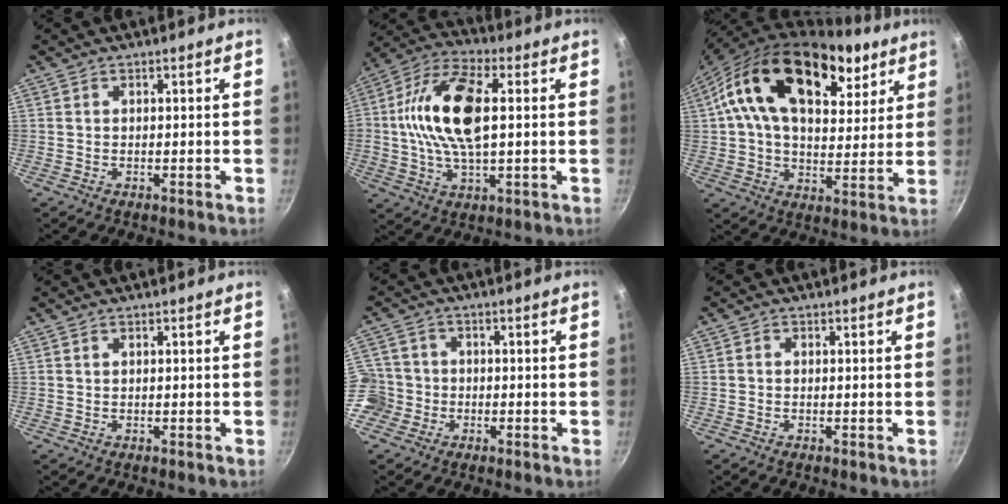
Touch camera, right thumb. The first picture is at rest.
{"total": 16.2, "force": [1.9, 7.7, 14.1], "torque": [-0.270, 0.022, 0.022]}
{"total": 25.1, "force": [10.6, 14.9, 17.2], "torque": [-0.268, -0.006, 0.158]}
{"total": 0.0}
{"total": 7.3, "force": [-2.5, 6.7, 1.6], "torque": [-0.013, 0.030, -0.056]}
{"total": 0.5, "force": [-0.2, 0.4, 0.3], "torque": [-0.004, 0.002, -0.005]}